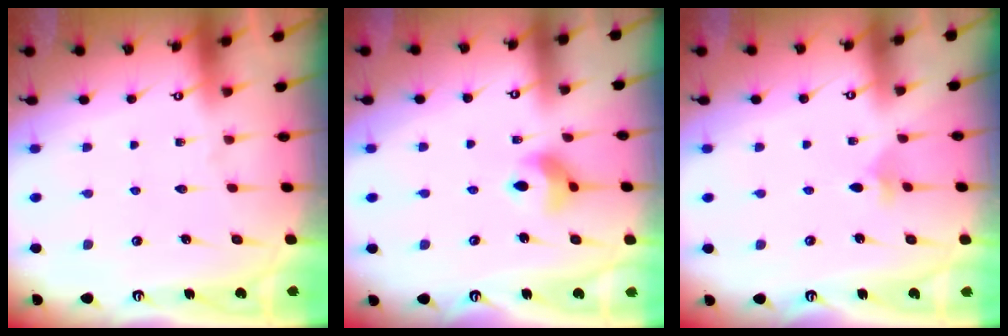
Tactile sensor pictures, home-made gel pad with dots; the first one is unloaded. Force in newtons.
{"total": 8.7, "press": 8.6, "slide": 1.2}
{"total": 2.6, "press": 2.6, "slide": 0.6}